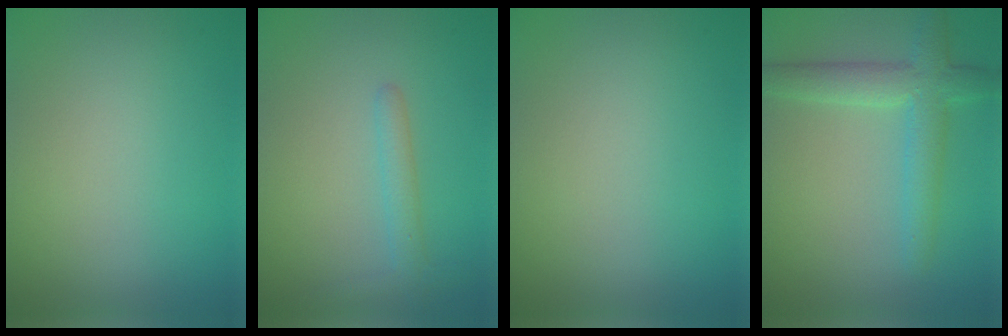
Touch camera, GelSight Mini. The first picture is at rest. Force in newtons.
{"total": 2.0, "press": 2.0, "slide": 0.2}
{"total": 0.0}
{"total": 4.1, "press": 4.1, "slide": 0.3}